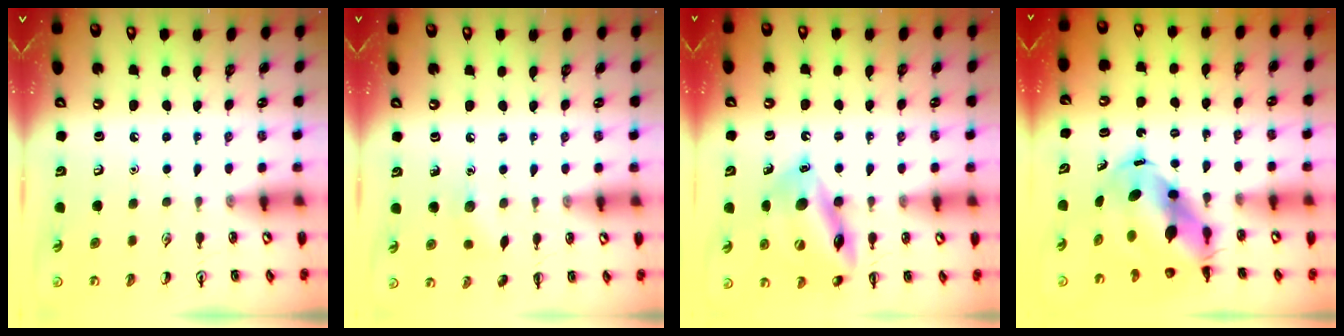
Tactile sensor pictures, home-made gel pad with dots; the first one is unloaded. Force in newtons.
{"total": 5.6, "press": 5.5, "slide": 1.4}
{"total": 16.3, "press": 16.1, "slide": 2.2}
{"total": 8.9, "press": 8.5, "slide": 2.5}